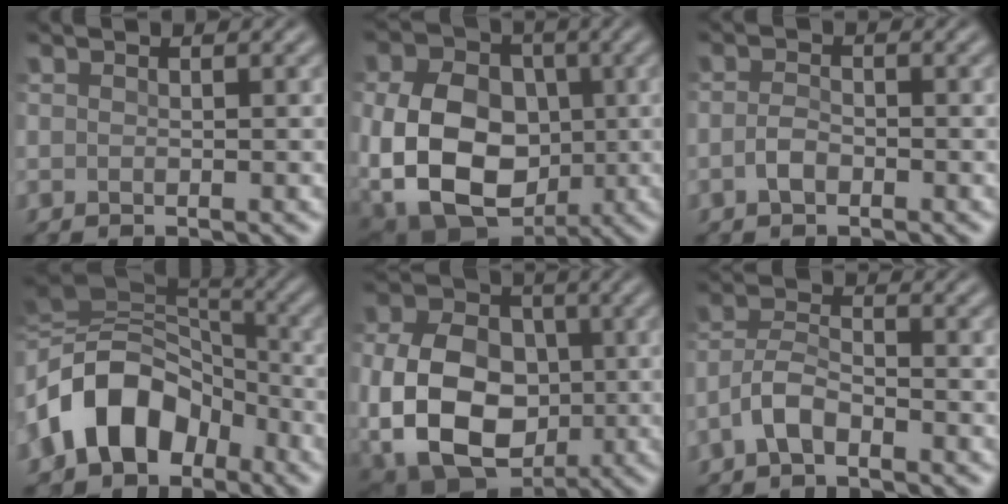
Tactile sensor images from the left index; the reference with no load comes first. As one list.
[{"total": 15.2, "force": [-1.4, 11.8, 9.5], "torque": [-0.176, -0.003, -0.033]}, {"total": 1.6, "force": [-0.8, 0.9, 1.1], "torque": [-0.025, 0.002, -0.019]}, {"total": 11.4, "force": [-4.3, 8.1, 6.7], "torque": [-0.123, 0.018, -0.099]}, {"total": 12.9, "force": [-1.4, 9.5, 8.5], "torque": [-0.157, -0.020, -0.022]}, {"total": 3.1, "force": [-1.9, 1.2, 2.1], "torque": [-0.045, 0.008, -0.046]}]